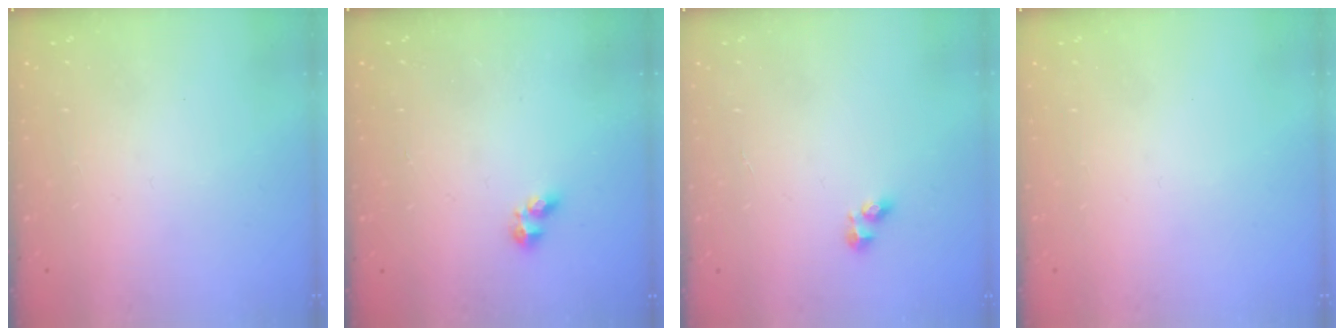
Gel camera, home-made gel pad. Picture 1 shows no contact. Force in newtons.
{"total": 2.8, "press": 2.7, "slide": 0.5}
{"total": 2.6, "press": 2.6, "slide": 0.2}
{"total": 0.0}